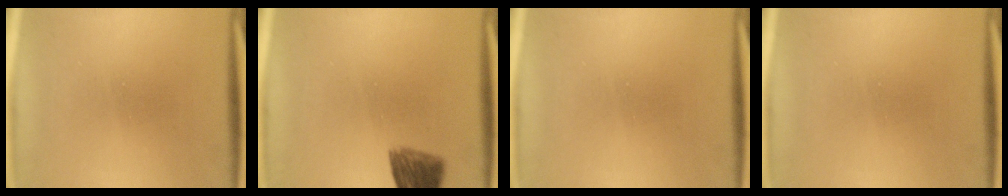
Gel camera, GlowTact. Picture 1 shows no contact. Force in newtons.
{"total": 6.0}
{"total": 0.0}
{"total": 0.0}